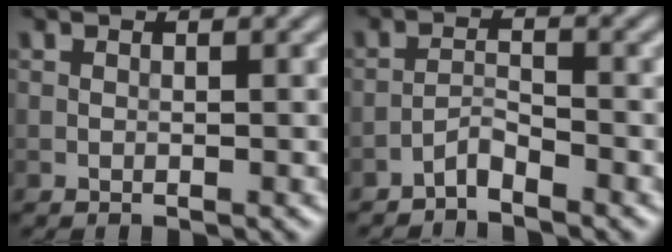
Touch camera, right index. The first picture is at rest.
{"total": 1.8, "force": [-1.6, 0.2, 0.6], "torque": [-0.011, 0.009, -0.035]}